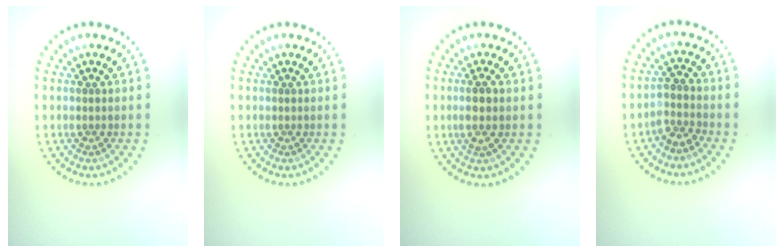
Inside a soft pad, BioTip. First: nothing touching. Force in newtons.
{"total": 0.0}
{"total": 1.9, "press": 1.8, "slide": 0.8}
{"total": 2.0, "press": 1.5, "slide": 1.3}